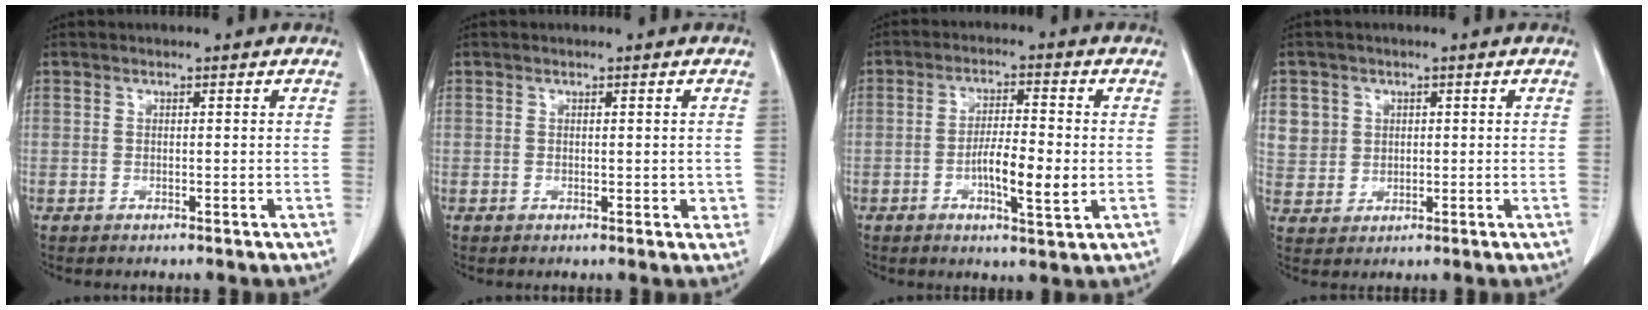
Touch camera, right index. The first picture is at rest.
{"total": 1.7, "force": [0.0, 0.9, 1.5], "torque": [-0.012, -0.003, 0.004]}
{"total": 7.2, "force": [-1.5, 1.3, 7.0], "torque": [-0.119, -0.001, -0.027]}
{"total": 5.3, "force": [1.7, 4.9, 0.6], "torque": [-0.009, 0.007, 0.042]}